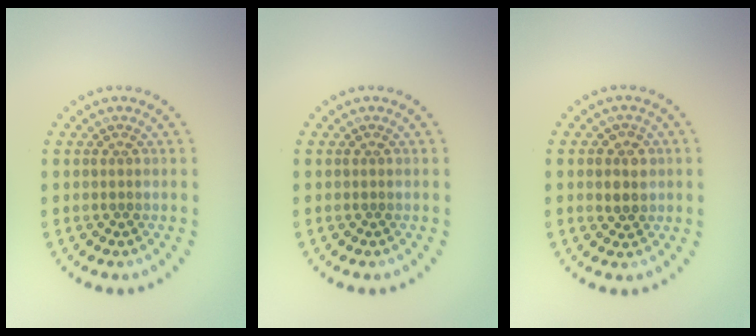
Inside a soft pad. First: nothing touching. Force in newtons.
{"total": 0.0}
{"total": 2.1, "press": 2.0, "slide": 0.6}